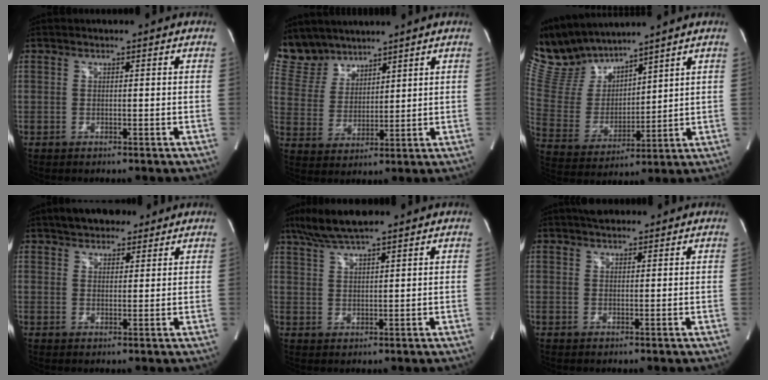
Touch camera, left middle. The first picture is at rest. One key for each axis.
{"total": 7.5, "fx": 6.9, "fy": 2.8, "fz": 0.4, "tx": -0.020, "ty": 0.010, "tz": 0.155}
{"total": 11.6, "fx": 11.0, "fy": 2.5, "fz": 2.8, "tx": -0.078, "ty": 0.010, "tz": 0.235}
{"total": 7.6, "fx": 5.9, "fy": 3.2, "fz": 3.5, "tx": -0.051, "ty": 0.019, "tz": 0.099}
{"total": 8.1, "fx": 6.4, "fy": 0.7, "fz": 4.9, "tx": -0.093, "ty": 0.025, "tz": 0.113}
{"total": 4.2, "fx": 3.5, "fy": 1.5, "fz": 1.7, "tx": -0.031, "ty": 0.028, "tz": 0.059}